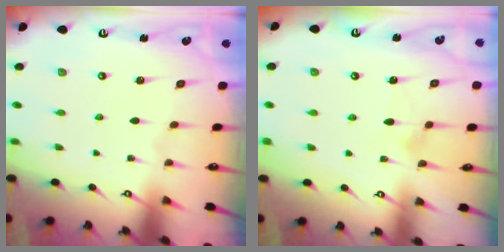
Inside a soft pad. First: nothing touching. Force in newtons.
{"total": 9.4, "press": 9.4, "slide": 0.3}